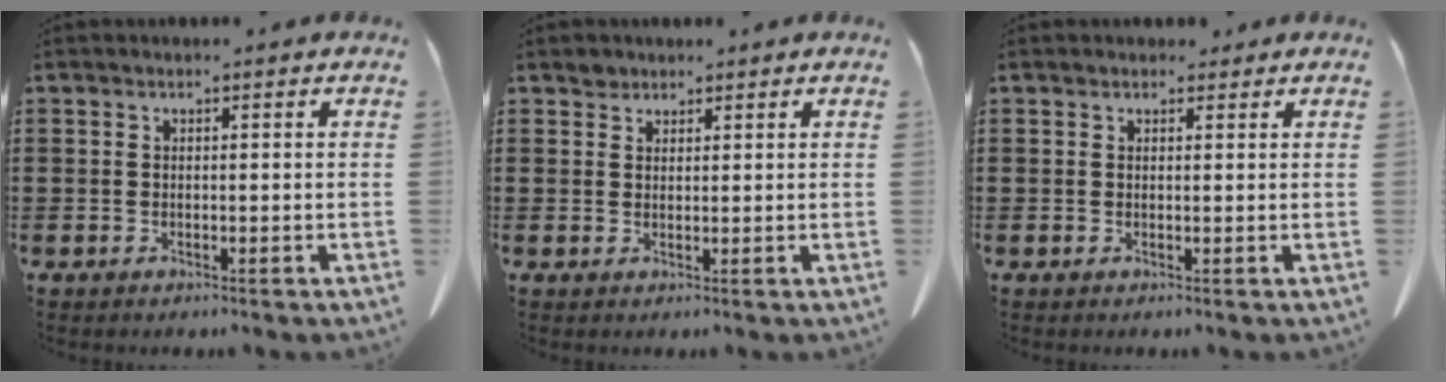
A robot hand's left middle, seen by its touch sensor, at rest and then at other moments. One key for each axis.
{"total": 1.6, "fx": 1.4, "fy": 0.8, "fz": 0.1, "tx": 0.001, "ty": -0.004, "tz": 0.026}
{"total": 1.1, "fx": 0.9, "fy": 0.6, "fz": 0.3, "tx": 0.000, "ty": -0.001, "tz": 0.015}